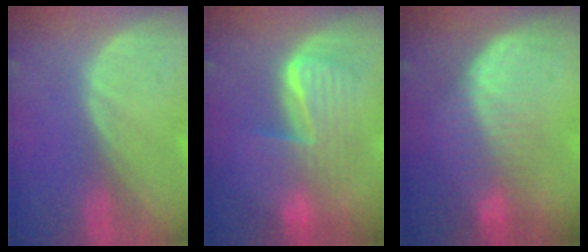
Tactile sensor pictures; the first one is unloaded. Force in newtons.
{"total": 7.6, "press": 7.6, "slide": 0.3}
{"total": 7.1, "press": 6.5, "slide": 2.8}